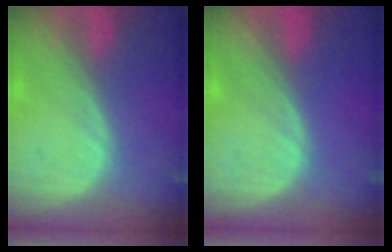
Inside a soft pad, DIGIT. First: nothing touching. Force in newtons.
{"total": 0.0}